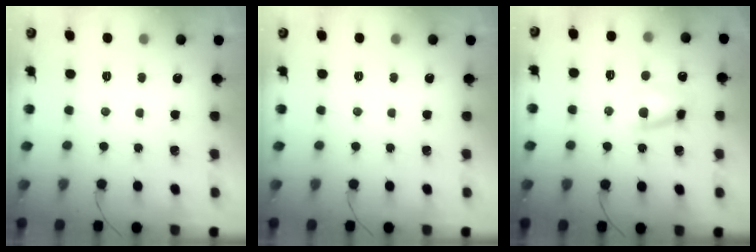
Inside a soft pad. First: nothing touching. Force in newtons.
{"total": 0.0}
{"total": 8.5, "press": 8.4, "slide": 1.2}